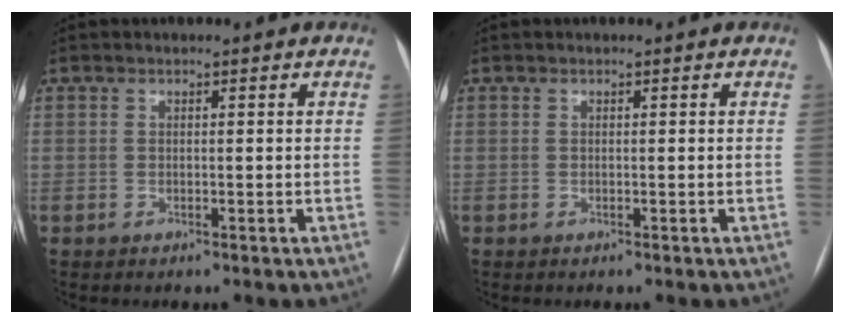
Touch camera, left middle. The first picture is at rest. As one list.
[{"total": 0.0}]